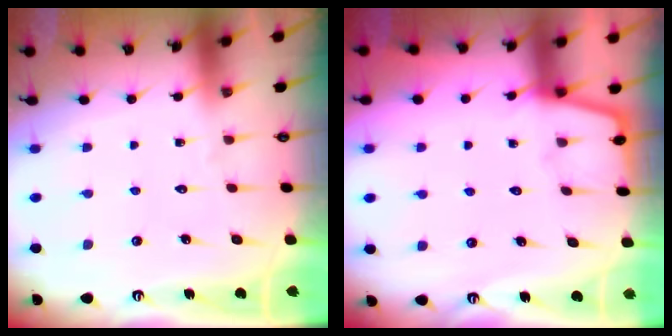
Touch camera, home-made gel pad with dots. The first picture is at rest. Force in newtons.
{"total": 2.7, "press": 2.6, "slide": 0.4}